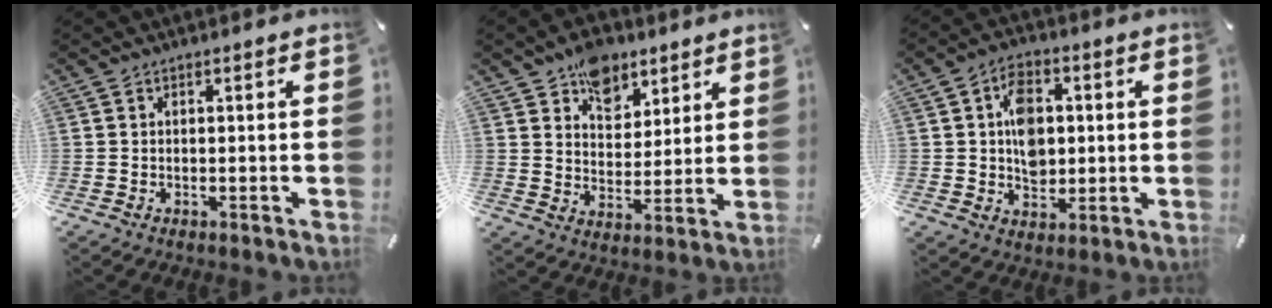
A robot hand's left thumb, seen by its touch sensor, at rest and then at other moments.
{"total": 10.1, "force": [6.8, 7.1, 2.6], "torque": [-0.028, -0.044, 0.123]}
{"total": 9.0, "force": [1.1, 6.9, 5.7], "torque": [-0.075, 0.004, 0.019]}